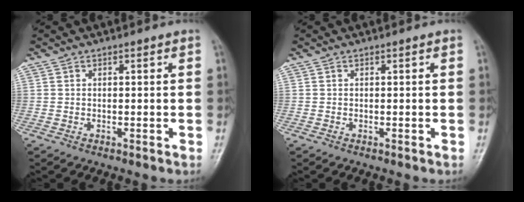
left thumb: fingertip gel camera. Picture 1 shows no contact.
{"total": 0.0}